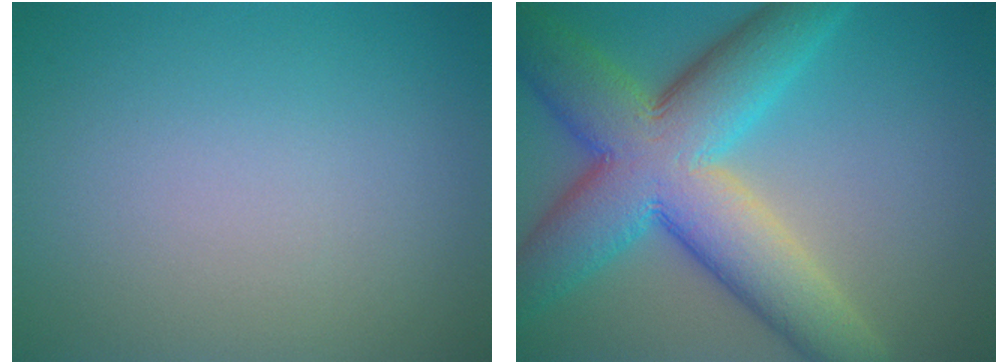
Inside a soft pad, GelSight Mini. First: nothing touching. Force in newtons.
{"total": 12.0, "press": 12.0, "slide": 0.2}